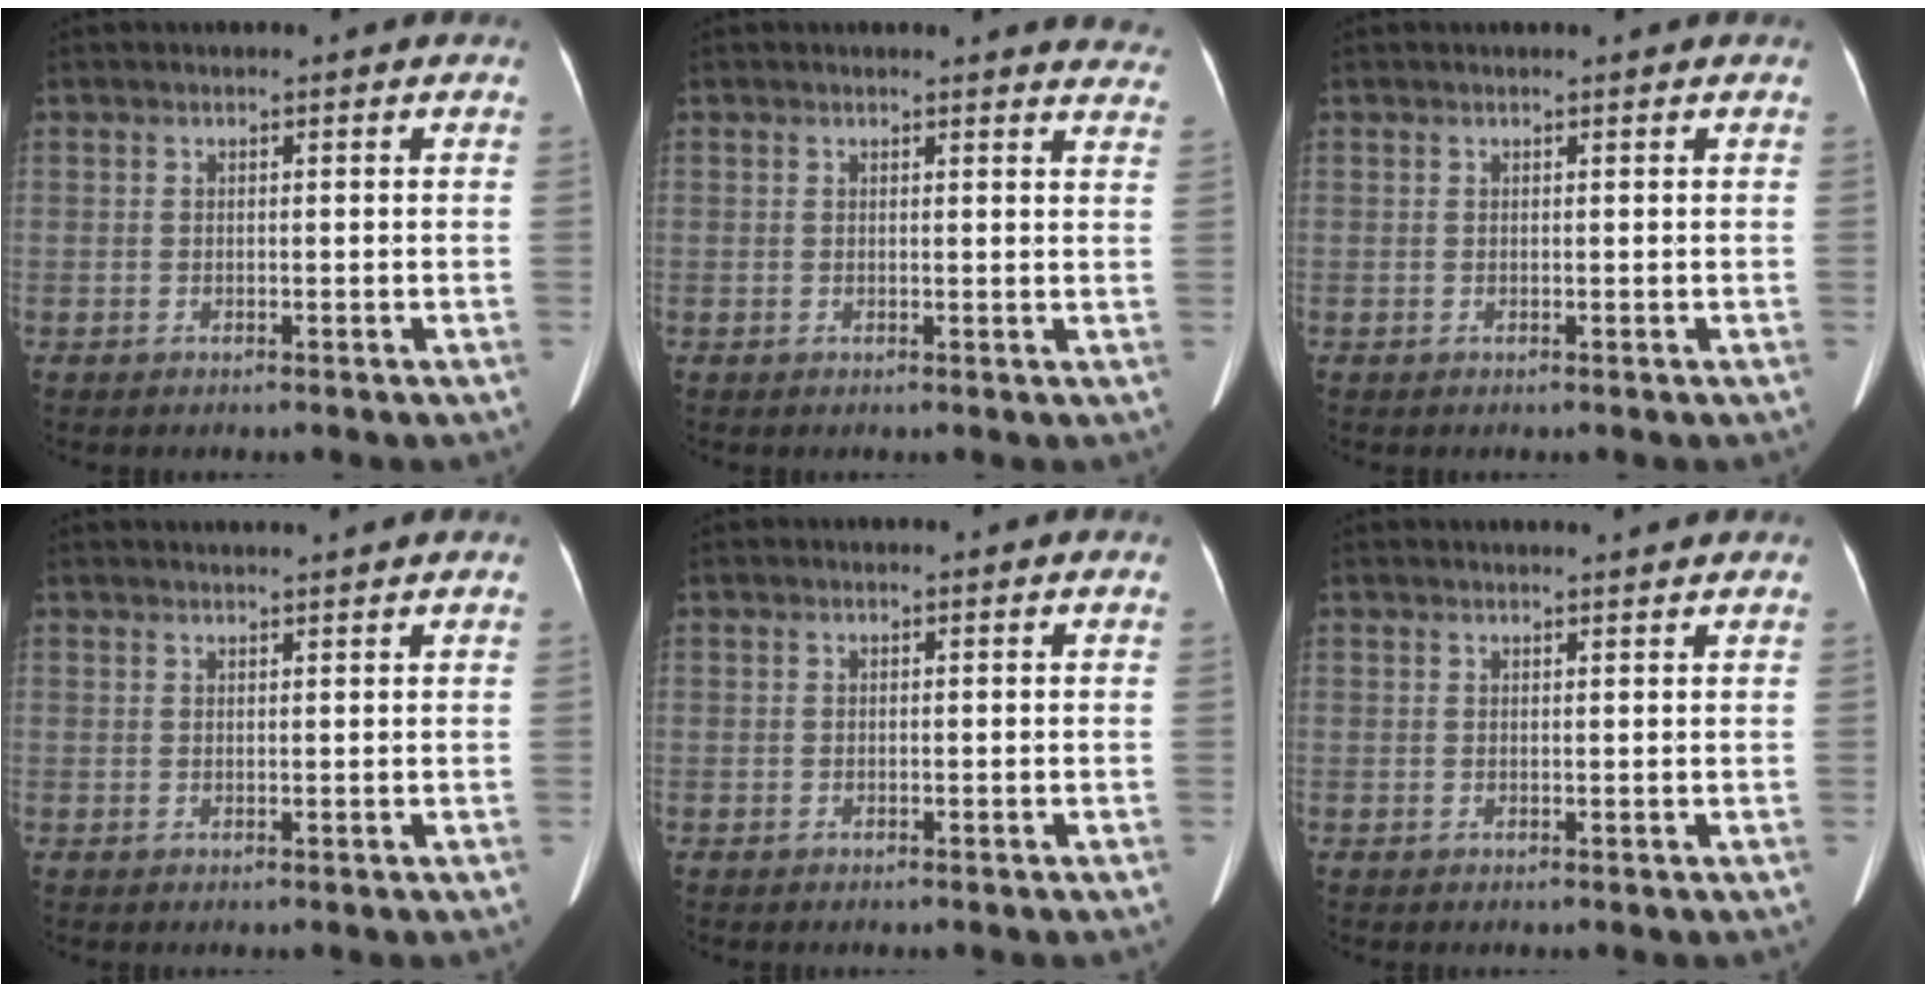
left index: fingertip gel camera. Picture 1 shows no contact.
{"total": 8.4, "force": [8.3, 1.1, 1.2], "torque": [0.016, -0.038, 0.053]}
{"total": 0.6, "force": [0.5, 0.0, 0.2], "torque": [-0.005, 0.004, 0.008]}
{"total": 3.4, "force": [3.3, -0.7, 0.9], "torque": [-0.009, 0.016, 0.045]}
{"total": 0.0}
{"total": 3.0, "force": [2.9, -0.4, 0.8], "torque": [-0.011, 0.009, 0.037]}